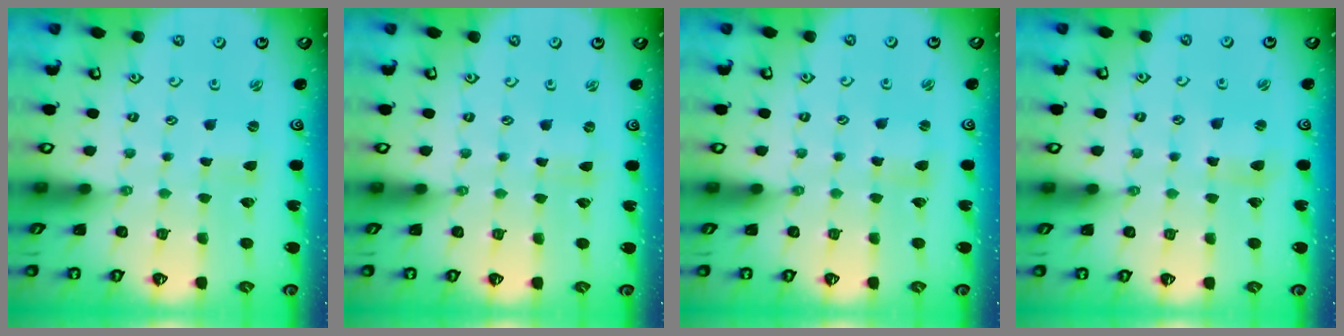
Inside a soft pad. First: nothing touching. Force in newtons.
{"total": 0.0}
{"total": 2.2, "press": 2.2, "slide": 0.3}
{"total": 3.5, "press": 3.4, "slide": 0.5}